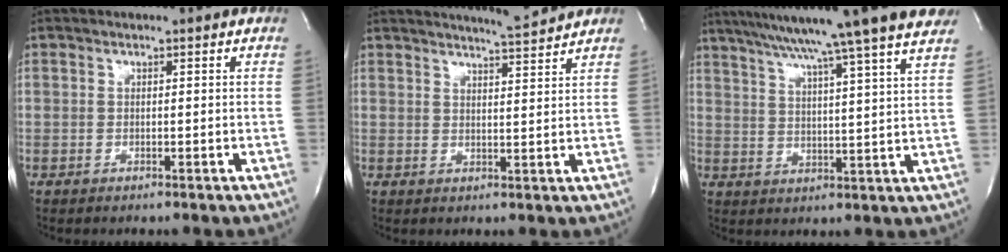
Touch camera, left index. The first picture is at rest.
{"total": 5.5, "force": [5.3, -0.8, 1.0], "torque": [-0.026, -0.011, 0.075]}
{"total": 19.7, "force": [16.1, -1.6, 11.3], "torque": [-0.192, 0.003, 0.218]}